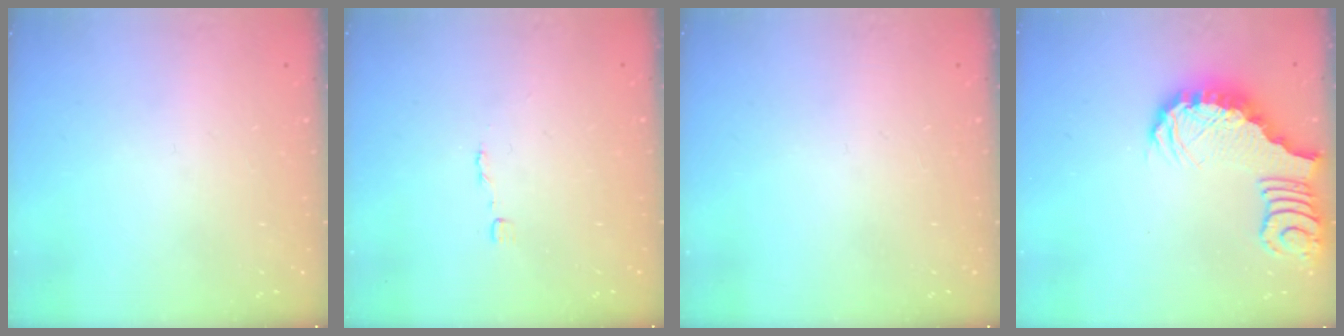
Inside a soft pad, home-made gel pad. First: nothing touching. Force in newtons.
{"total": 1.8, "press": 1.8, "slide": 0.1}
{"total": 0.0}
{"total": 2.6, "press": 2.5, "slide": 0.5}